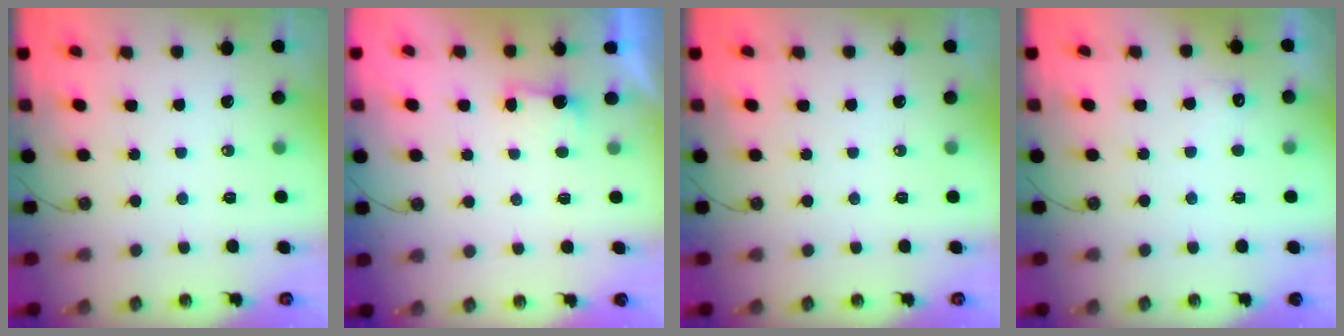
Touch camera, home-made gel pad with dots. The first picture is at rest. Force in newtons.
{"total": 1.6, "press": 1.4, "slide": 0.7}
{"total": 0.0}
{"total": 6.6, "press": 6.5, "slide": 1.4}